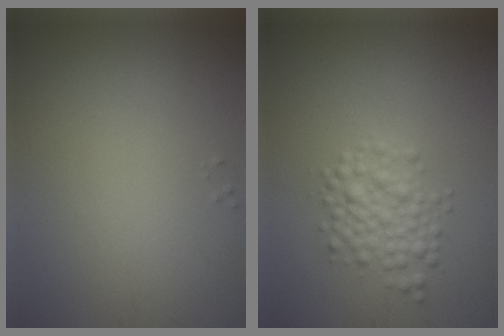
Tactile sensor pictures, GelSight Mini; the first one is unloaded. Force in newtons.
{"total": 3.0, "press": 3.0, "slide": 0.1}